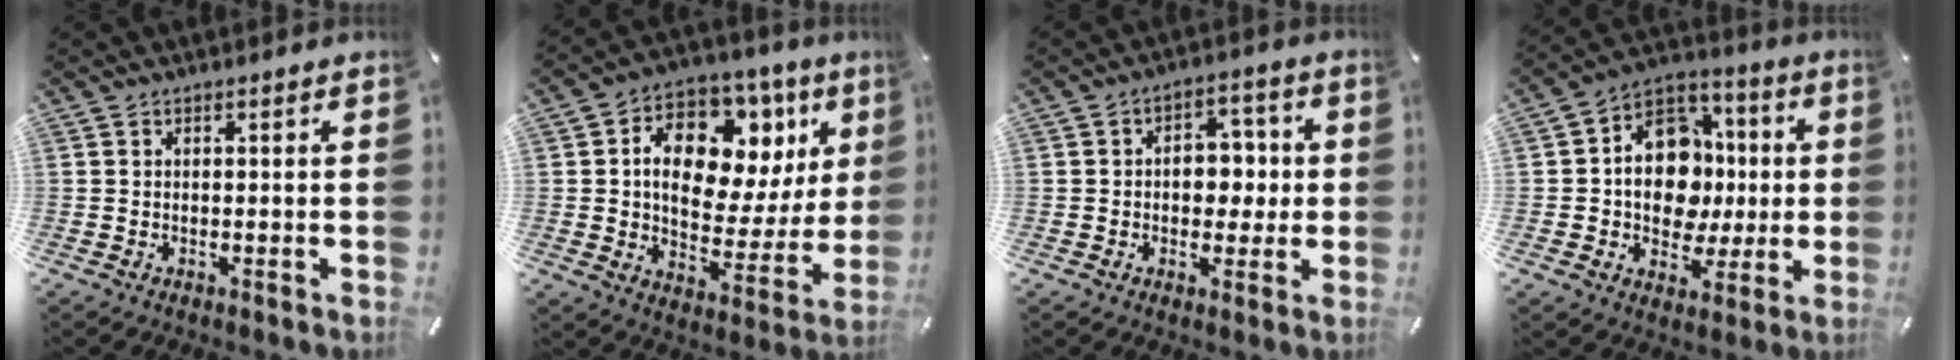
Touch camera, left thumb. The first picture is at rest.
{"total": 15.7, "force": [6.2, 10.5, 9.8], "torque": [-0.147, -0.042, 0.110]}
{"total": 8.0, "force": [-0.1, 6.0, 5.3], "torque": [-0.064, 0.005, -0.006]}
{"total": 15.7, "force": [-0.4, 12.7, 9.2], "torque": [-0.160, 0.009, 0.000]}